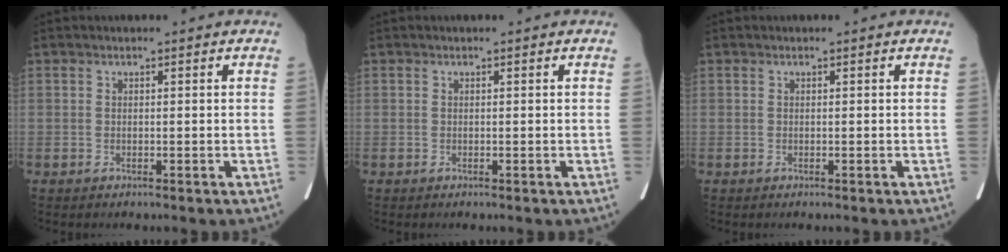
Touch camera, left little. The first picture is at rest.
{"total": 0.0}
{"total": 0.0}